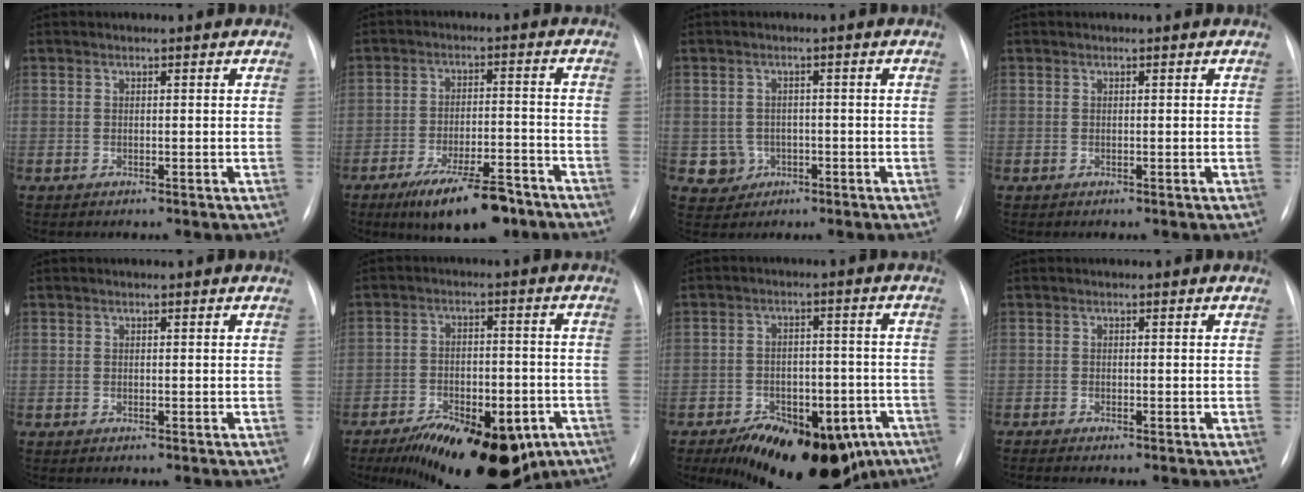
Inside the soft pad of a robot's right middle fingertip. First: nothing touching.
{"total": 12.1, "force": [-8.6, 3.3, 7.9], "torque": [-0.125, -0.009, -0.138]}
{"total": 3.4, "force": [-1.0, 3.3, 0.2], "torque": [0.004, 0.009, -0.009]}
{"total": 0.0}
{"total": 0.0}
{"total": 19.6, "force": [-12.0, 8.7, 12.9], "torque": [-0.163, 0.003, -0.168]}
{"total": 19.3, "force": [-12.8, 9.5, 10.8], "torque": [-0.123, 0.015, -0.166]}
{"total": 1.9, "force": [-1.6, -0.1, 1.0], "torque": [-0.012, -0.001, -0.022]}